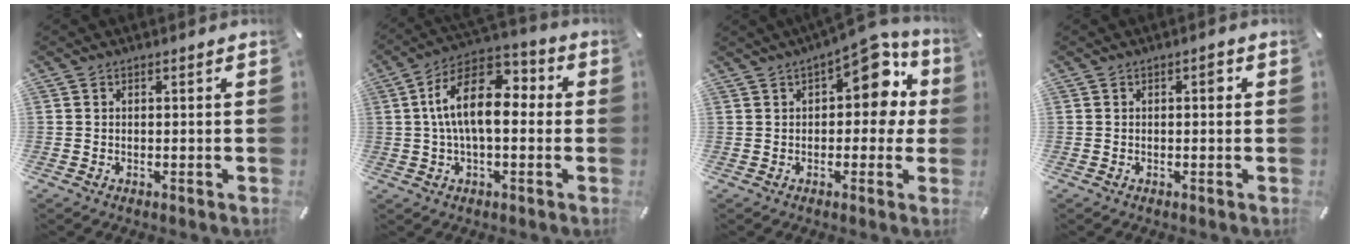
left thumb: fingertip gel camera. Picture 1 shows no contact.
{"total": 14.4, "force": [1.4, 7.5, 12.2], "torque": [-0.230, -0.003, 0.024]}
{"total": 11.8, "force": [4.8, 5.7, 9.1], "torque": [-0.108, -0.026, 0.074]}
{"total": 1.8, "force": [0.2, 0.9, 1.6], "torque": [-0.017, 0.001, -0.002]}